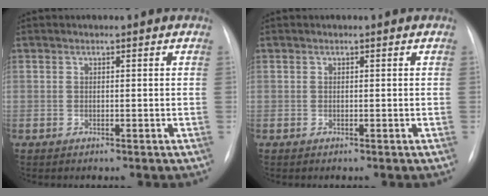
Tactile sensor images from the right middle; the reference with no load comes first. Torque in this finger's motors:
{"motor_torque": [0.00, -0.02, 0.00, 0.00]}